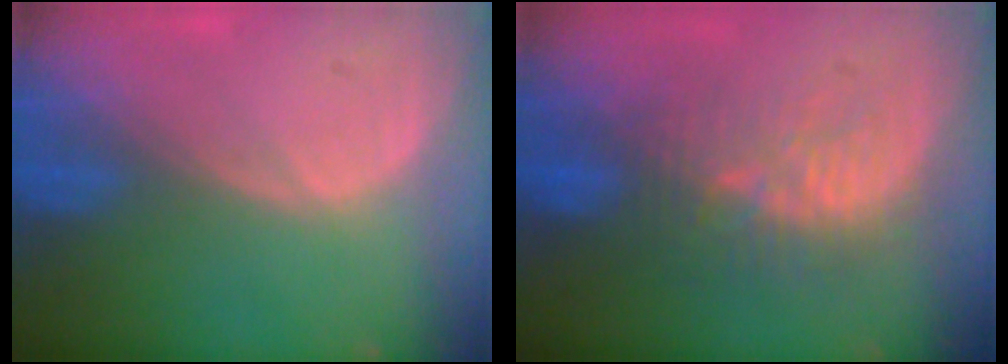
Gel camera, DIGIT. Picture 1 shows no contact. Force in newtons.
{"total": 9.3, "press": 8.8, "slide": 3.0}